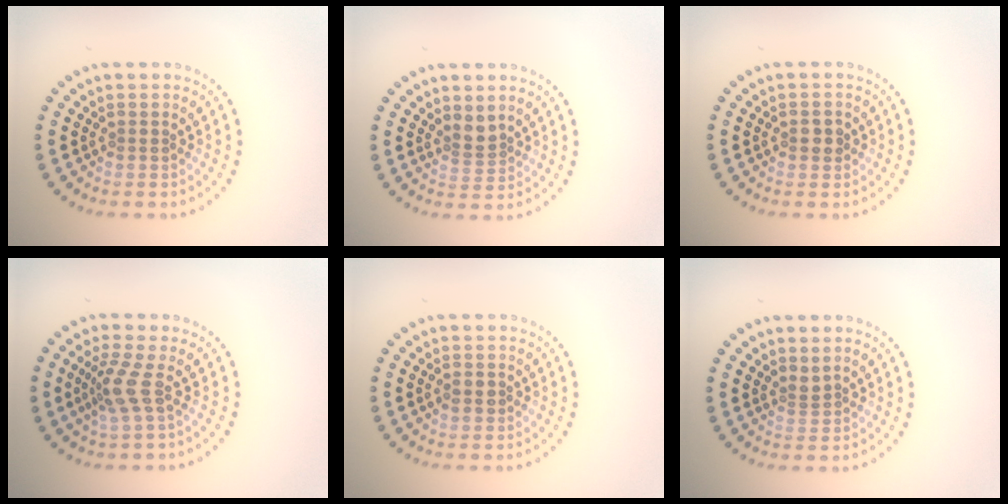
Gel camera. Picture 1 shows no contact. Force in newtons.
{"total": 2.0, "press": 1.5, "slide": 1.2}
{"total": 1.5, "press": 1.5, "slide": 0.0}
{"total": 2.5, "press": 1.9, "slide": 1.7}
{"total": 1.2, "press": 1.2, "slide": 0.1}
{"total": 0.8, "press": 0.4, "slide": 0.6}